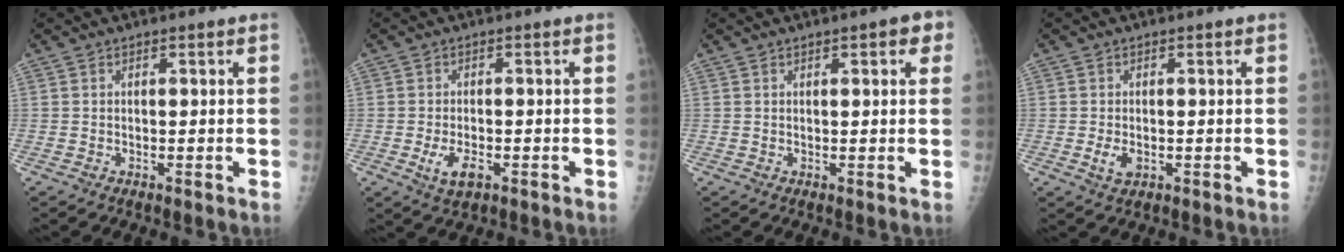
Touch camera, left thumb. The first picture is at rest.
{"total": 4.2, "force": [-1.5, 2.1, 3.3], "torque": [-0.063, -0.001, -0.020]}
{"total": 3.6, "force": [1.7, 1.2, 3.0], "torque": [-0.026, 0.000, 0.016]}
{"total": 2.5, "force": [-0.5, 1.5, 2.0], "torque": [-0.040, -0.004, -0.006]}